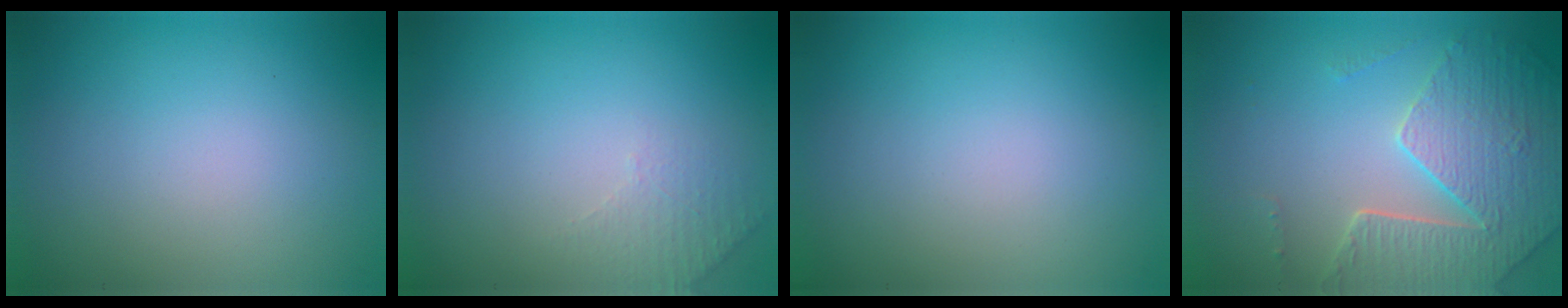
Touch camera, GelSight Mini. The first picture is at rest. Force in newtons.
{"total": 1.6, "press": 1.5, "slide": 0.4}
{"total": 0.0}
{"total": 5.2, "press": 4.7, "slide": 2.3}